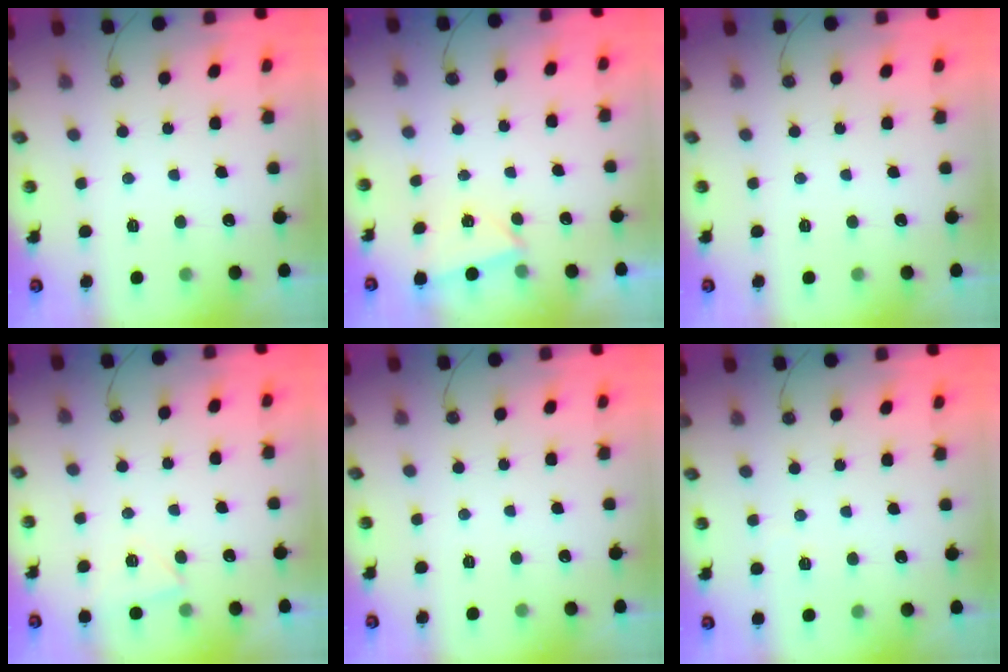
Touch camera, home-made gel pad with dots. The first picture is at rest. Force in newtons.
{"total": 2.4, "press": 2.1, "slide": 1.1}
{"total": 0.0}
{"total": 4.2, "press": 3.5, "slide": 2.4}
{"total": 0.0}
{"total": 1.5, "press": 1.5, "slide": 0.2}